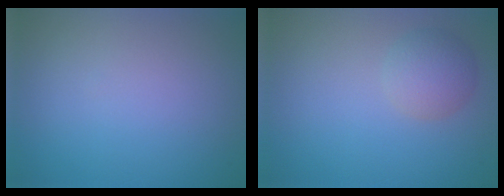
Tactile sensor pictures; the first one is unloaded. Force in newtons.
{"total": 1.9, "press": 1.9, "slide": 0.1}